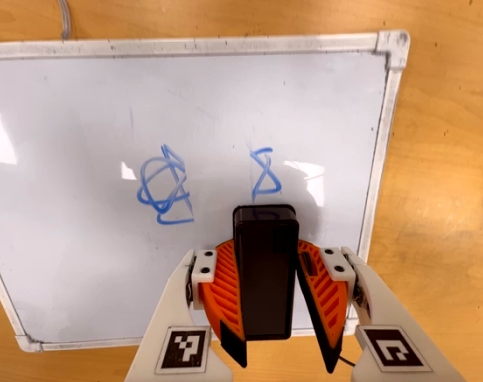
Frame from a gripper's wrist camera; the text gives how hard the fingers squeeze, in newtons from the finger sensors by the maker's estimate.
{"total": 7.8, "left": 7.9, "right": 7.7}